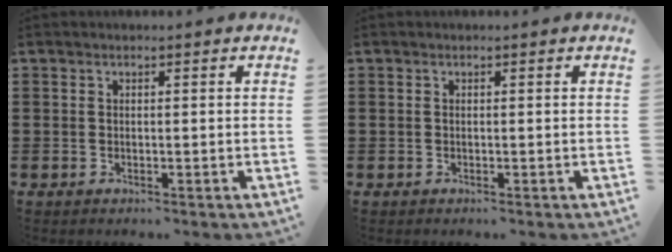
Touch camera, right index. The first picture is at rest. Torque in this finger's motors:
{"motor_torque": [0.02, 0.18, -0.01, 0.01]}